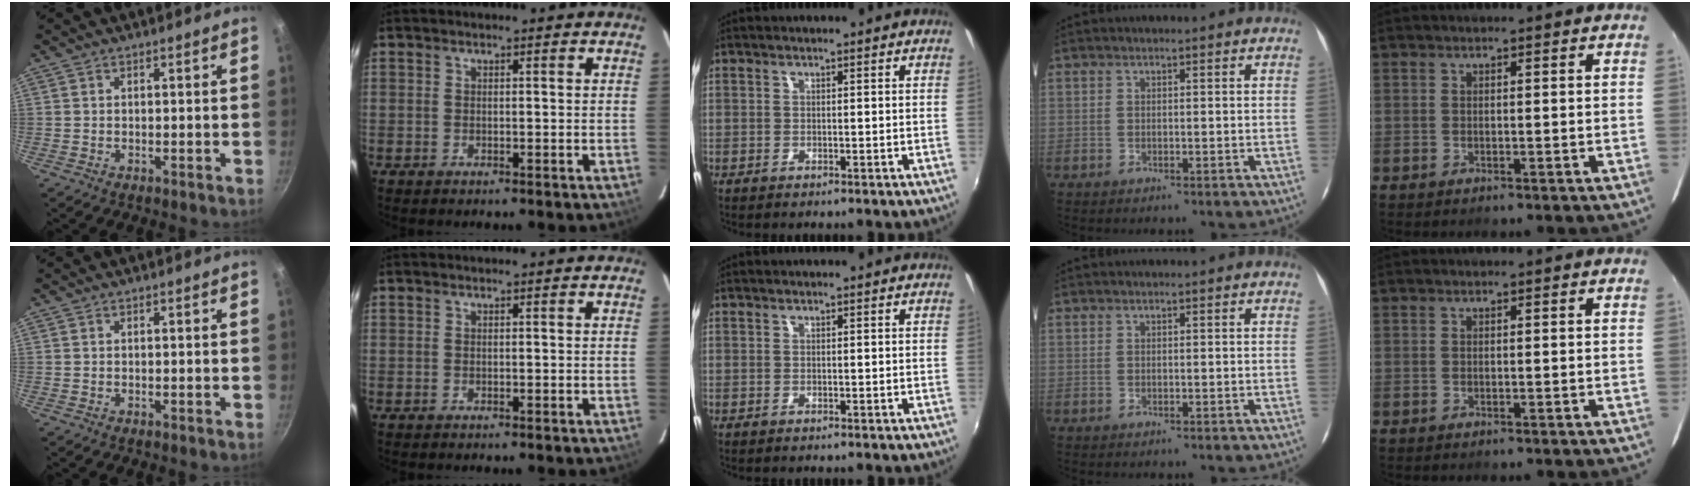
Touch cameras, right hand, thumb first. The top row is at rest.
{}